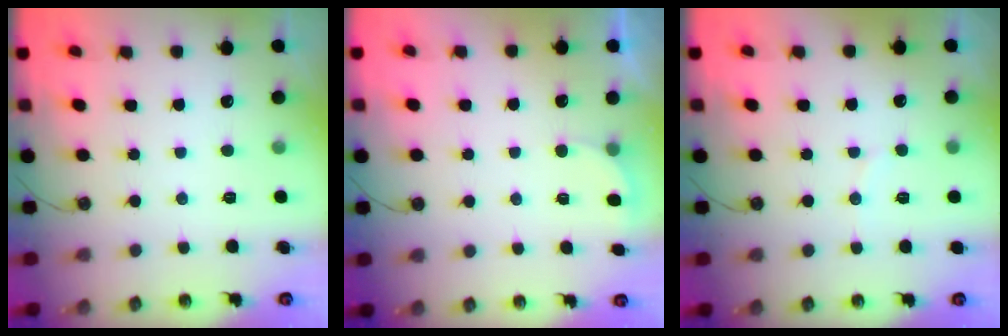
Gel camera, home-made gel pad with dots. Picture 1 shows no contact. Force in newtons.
{"total": 2.2, "press": 2.0, "slide": 1.0}
{"total": 3.1, "press": 2.9, "slide": 1.0}